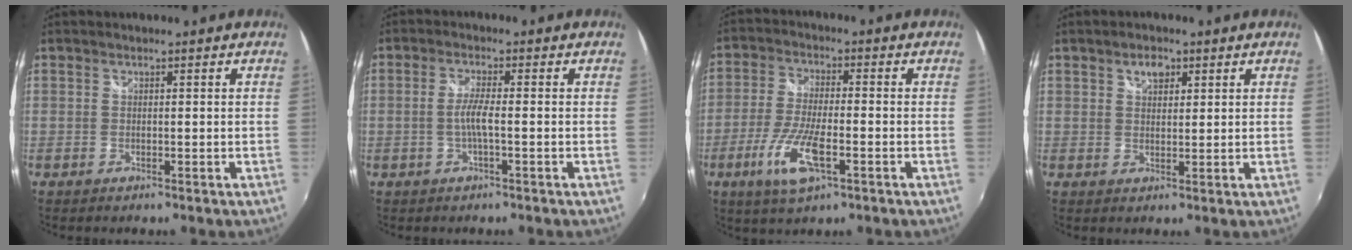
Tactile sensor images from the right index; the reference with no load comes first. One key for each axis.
{"total": 3.2, "fx": -0.9, "fy": -0.2, "fz": 3.1, "tx": -0.064, "ty": 0.000, "tz": -0.016}
{"total": 10.2, "fx": -4.3, "fy": 2.8, "fz": 8.9, "tx": -0.189, "ty": -0.013, "tz": -0.083}
{"total": 3.1, "fx": 1.7, "fy": 2.0, "fz": 1.7, "tx": -0.024, "ty": 0.008, "tz": 0.028}